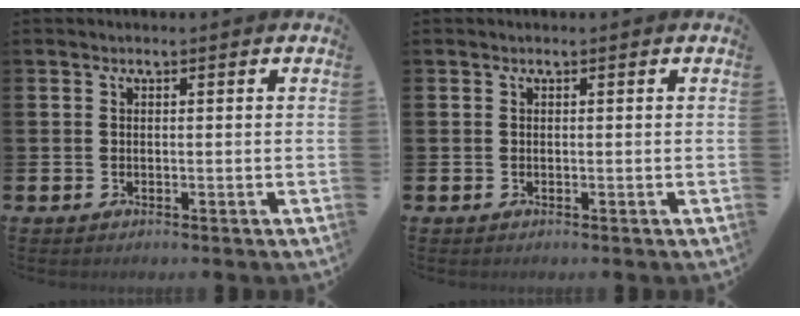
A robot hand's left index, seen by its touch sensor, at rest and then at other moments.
{"total": 0.0}